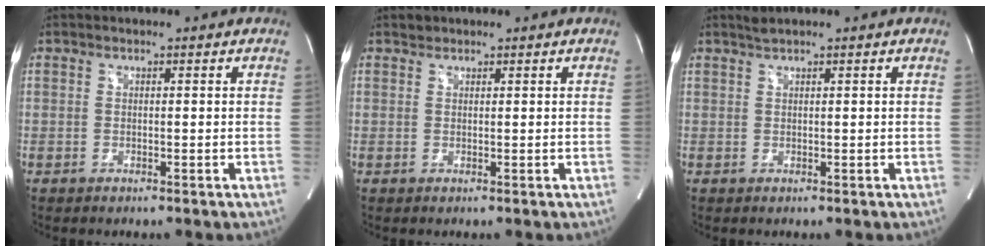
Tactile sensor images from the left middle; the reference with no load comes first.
{"total": 0.8, "force": [0.7, 0.3, -0.1], "torque": [-0.001, 0.001, 0.010]}
{"total": 1.0, "force": [0.9, -0.3, 0.4], "torque": [-0.014, 0.005, 0.024]}